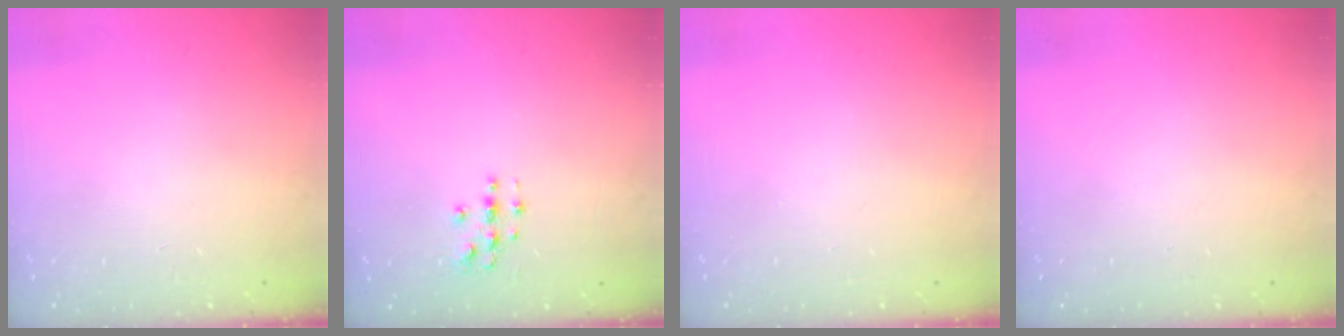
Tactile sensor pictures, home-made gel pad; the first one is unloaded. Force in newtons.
{"total": 2.8, "press": 2.8, "slide": 0.3}
{"total": 0.0}
{"total": 0.0}